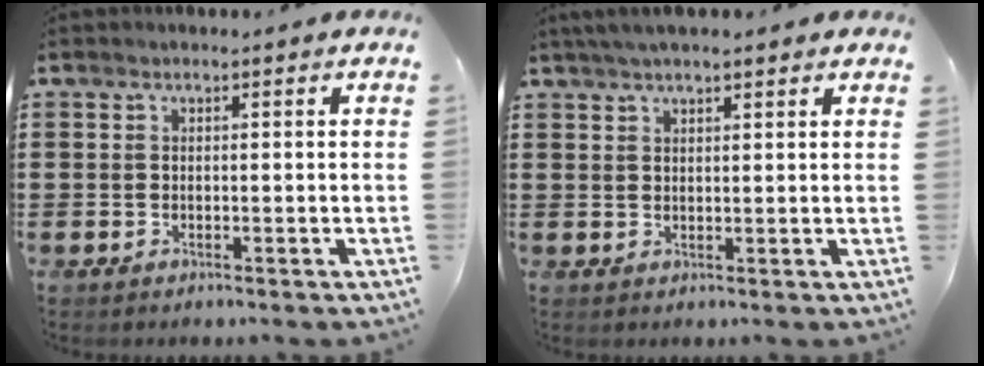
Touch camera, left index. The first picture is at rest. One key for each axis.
{"total": 2.9, "fx": 2.4, "fy": 0.5, "fz": 1.7, "tx": -0.037, "ty": 0.005, "tz": 0.045}